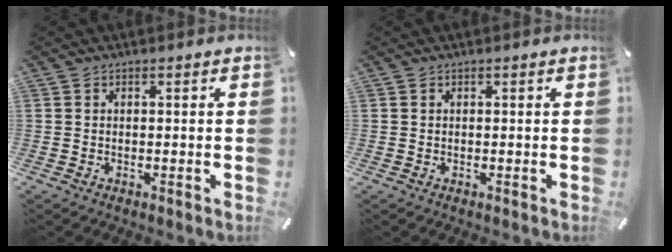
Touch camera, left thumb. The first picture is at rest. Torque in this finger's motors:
{"motor_torque": [0.01, -0.01, 0.00, -0.01, 0.03]}